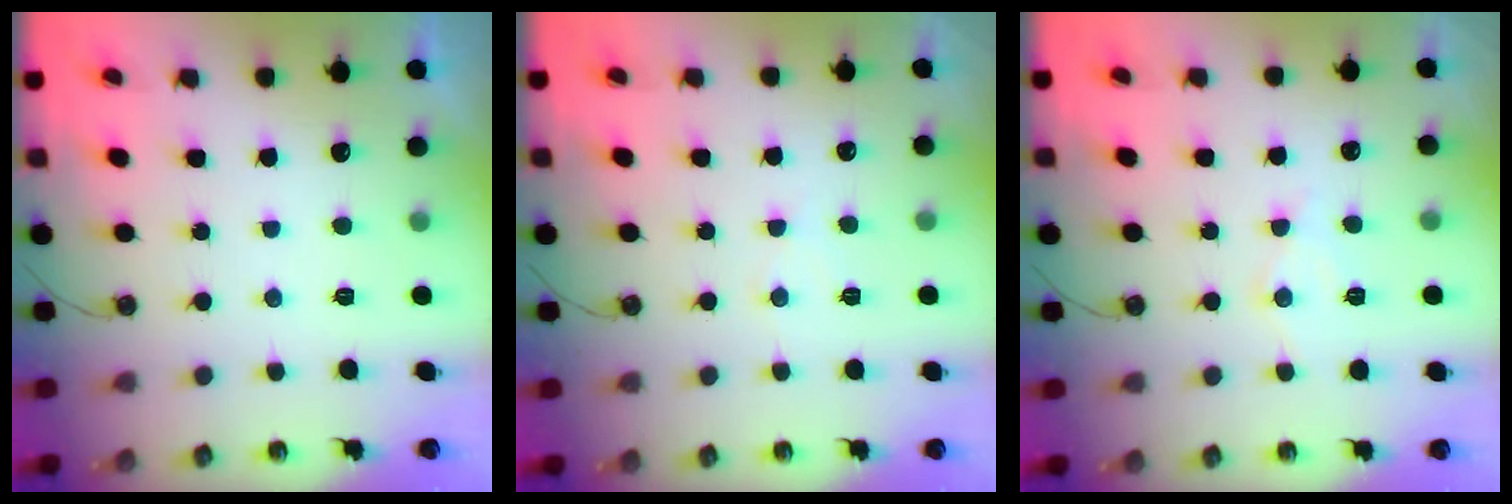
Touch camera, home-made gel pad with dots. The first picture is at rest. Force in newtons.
{"total": 3.5, "press": 3.5, "slide": 0.6}
{"total": 6.5, "press": 6.5, "slide": 0.4}